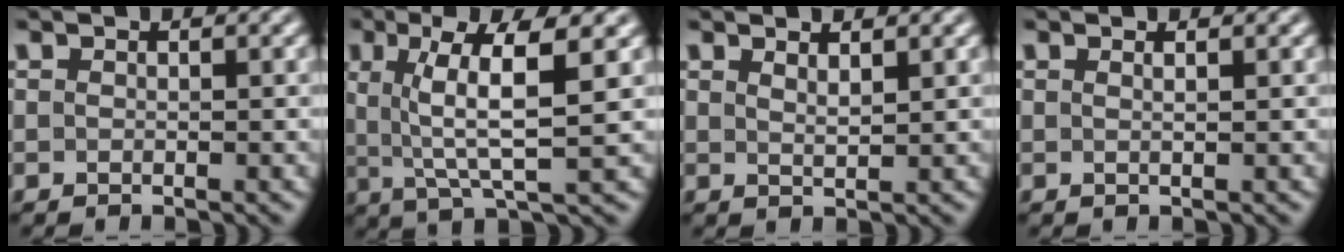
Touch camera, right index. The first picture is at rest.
{"total": 6.2, "force": [1.5, 1.3, 5.9], "torque": [-0.092, -0.004, 0.032]}
{"total": 1.7, "force": [1.2, -1.1, 0.5], "torque": [-0.003, -0.009, 0.031]}
{"total": 1.1, "force": [0.1, -0.9, 0.5], "torque": [-0.007, -0.005, 0.007]}